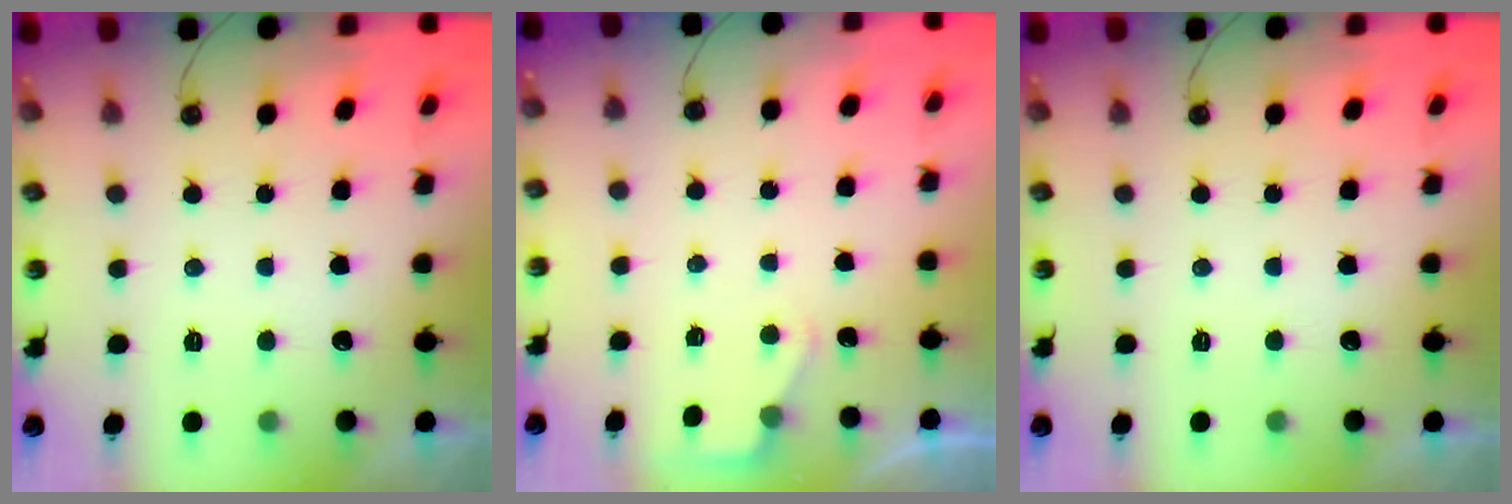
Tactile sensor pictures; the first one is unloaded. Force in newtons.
{"total": 2.4, "press": 2.4, "slide": 0.4}
{"total": 0.0}